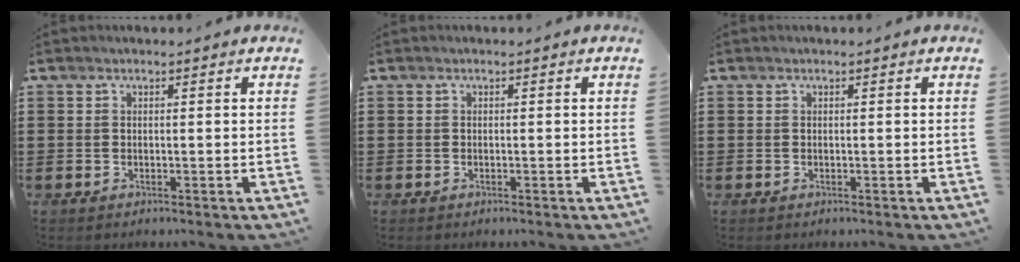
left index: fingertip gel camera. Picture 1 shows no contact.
{"total": 0.0}
{"total": 0.0}